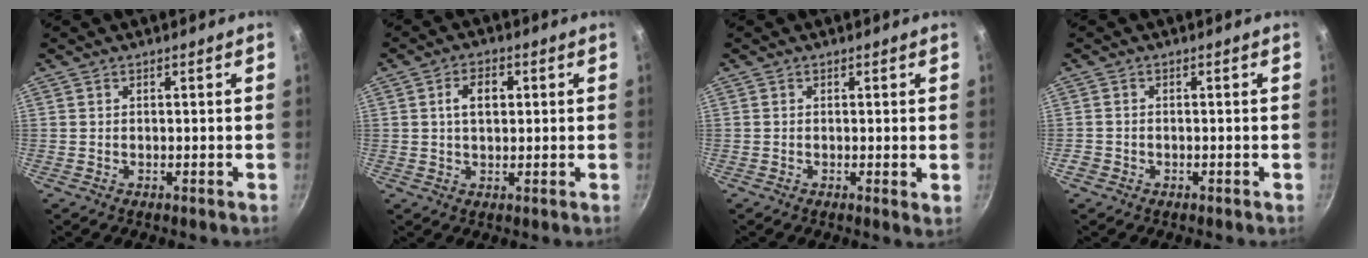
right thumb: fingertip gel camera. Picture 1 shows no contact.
{"total": 6.4, "force": [1.4, 4.0, 4.9], "torque": [-0.066, 0.007, 0.018]}
{"total": 1.5, "force": [0.1, 0.2, 1.5], "torque": [-0.022, -0.006, -0.002]}
{"total": 1.3, "force": [-0.8, 0.9, 0.4], "torque": [-0.014, 0.005, -0.015]}